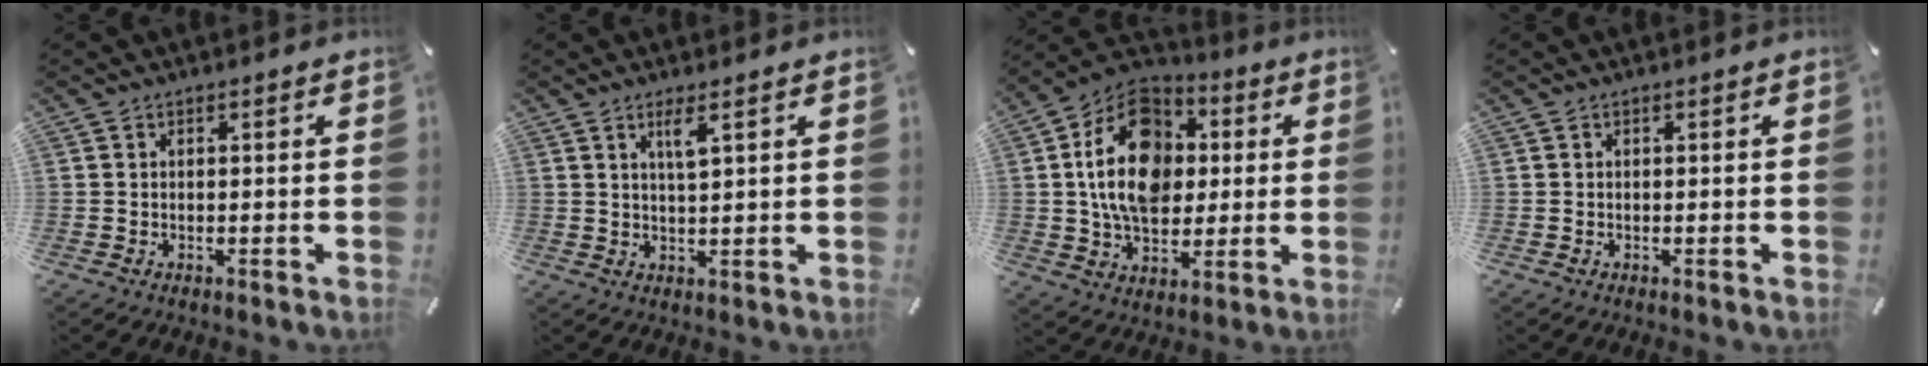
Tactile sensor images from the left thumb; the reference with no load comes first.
{"total": 3.4, "force": [1.9, 0.4, 2.8], "torque": [-0.060, 0.001, 0.031]}
{"total": 18.1, "force": [1.9, 13.5, 11.9], "torque": [-0.229, 0.005, 0.031]}
{"total": 0.0}